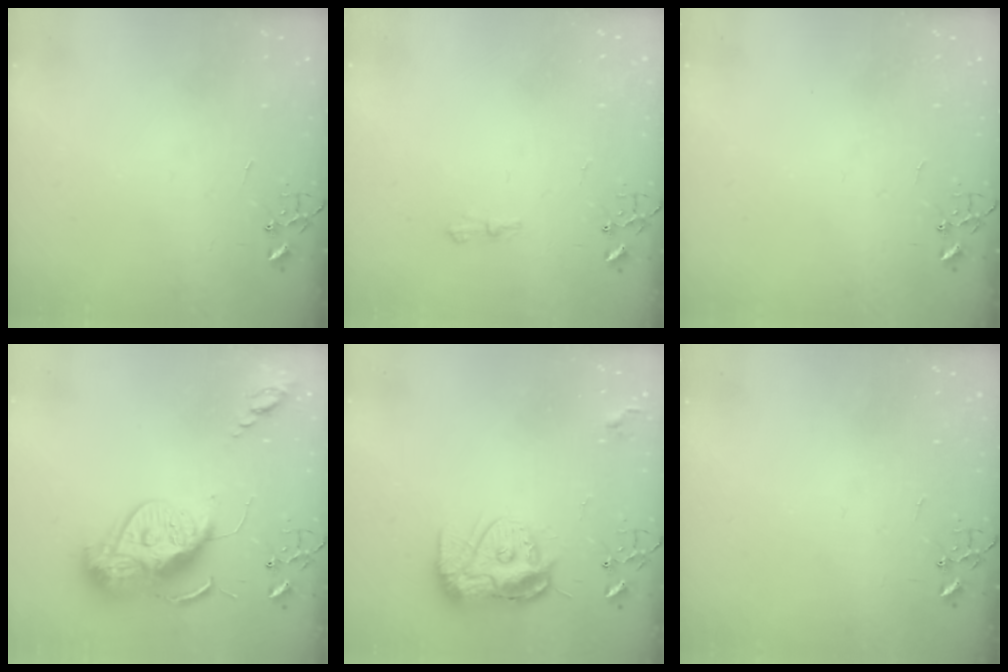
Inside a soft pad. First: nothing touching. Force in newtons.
{"total": 6.1, "press": 6.1, "slide": 0.6}
{"total": 0.0}
{"total": 16.1, "press": 16.0, "slide": 1.6}
{"total": 12.4, "press": 12.4, "slide": 1.4}
{"total": 0.0}